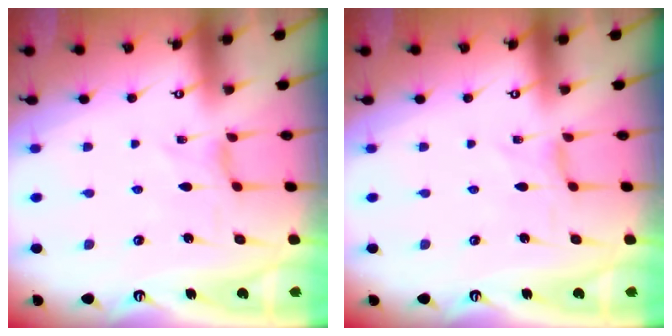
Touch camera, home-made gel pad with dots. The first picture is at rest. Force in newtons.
{"total": 0.0}